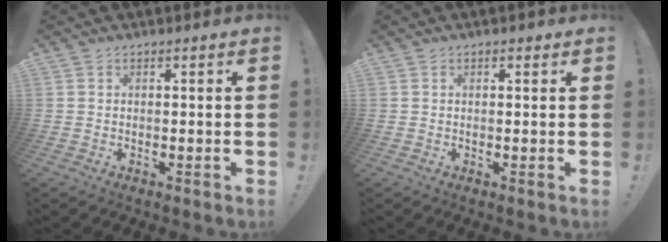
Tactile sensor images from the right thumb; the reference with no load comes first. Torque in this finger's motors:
{"motor_torque": [-0.21, -0.15, 0.02, 0.03, 0.03]}